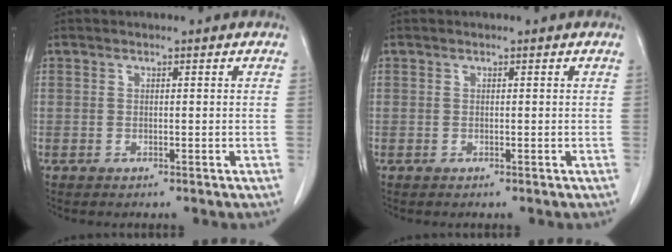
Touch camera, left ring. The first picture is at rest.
{"total": 0.0}